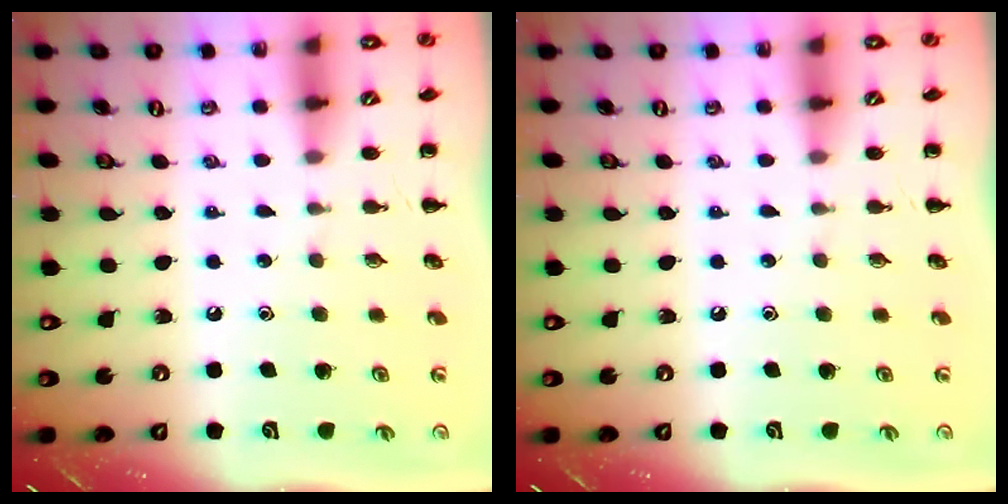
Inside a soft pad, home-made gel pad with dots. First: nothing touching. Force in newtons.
{"total": 0.0}